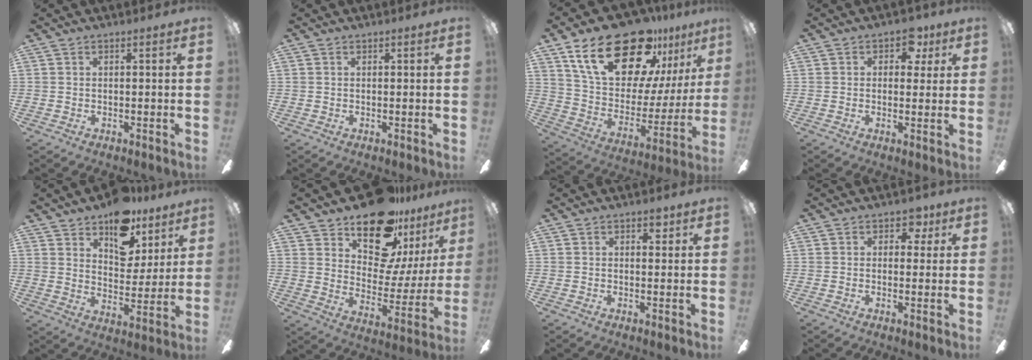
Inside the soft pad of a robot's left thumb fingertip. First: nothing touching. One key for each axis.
{"total": 0.0}
{"total": 27.1, "fx": 18.2, "fy": 12.2, "fz": 15.8, "tx": -0.268, "ty": -0.112, "tz": 0.320}
{"total": 6.0, "fx": 2.6, "fy": 4.3, "fz": 3.3, "tx": -0.031, "ty": 0.001, "tz": 0.042}
{"total": 14.6, "fx": 10.6, "fy": 8.1, "fz": 6.1, "tx": -0.080, "ty": -0.068, "tz": 0.191}
{"total": 20.2, "fx": 15.4, "fy": 9.4, "fz": 9.2, "tx": -0.146, "ty": -0.114, "tz": 0.271}
{"total": 2.2, "fx": 1.1, "fy": 1.5, "fz": 1.2, "tx": -0.008, "ty": 0.001, "tz": 0.015}
{"total": 4.3, "fx": 1.6, "fy": 3.4, "fz": 2.1, "tx": -0.014, "ty": 0.003, "tz": 0.023}